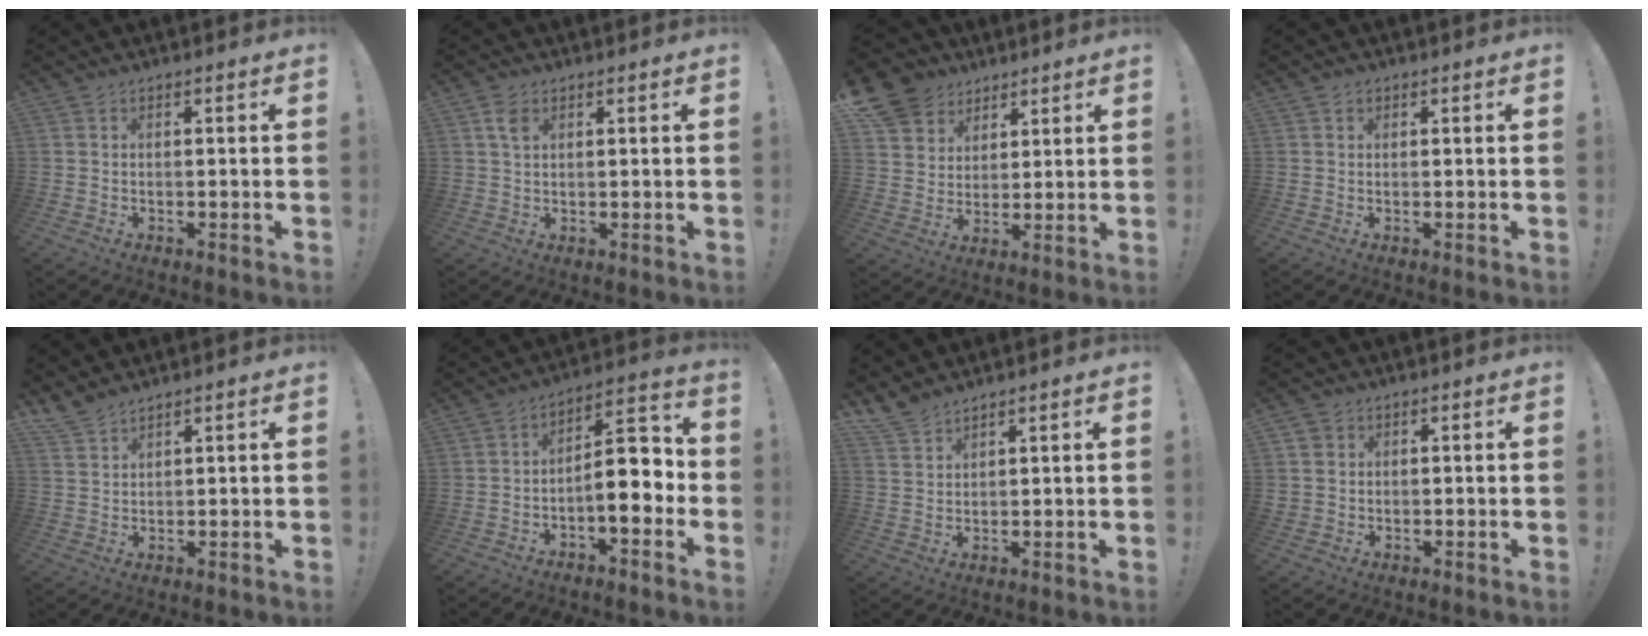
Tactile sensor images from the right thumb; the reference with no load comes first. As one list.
[{"total": 3.5, "force": [1.6, 2.0, 2.5], "torque": [-0.041, -0.001, 0.028]}, {"total": 10.7, "force": [6.3, 8.3, 2.2], "torque": [-0.040, -0.043, 0.128]}, {"total": 0.9, "force": [0.5, 0.8, 0.2], "torque": [-0.003, 0.002, 0.009]}, {"total": 4.5, "force": [4.1, 1.2, 1.6], "torque": [-0.034, -0.024, 0.079]}, {"total": 10.7, "force": [-3.6, 4.6, 8.9], "torque": [-0.119, 0.022, -0.062]}, {"total": 5.3, "force": [4.7, 1.8, 1.5], "torque": [-0.029, -0.030, 0.090]}, {"total": 3.0, "force": [1.3, 2.7, 0.6], "torque": [0.000, -0.004, 0.022]}]